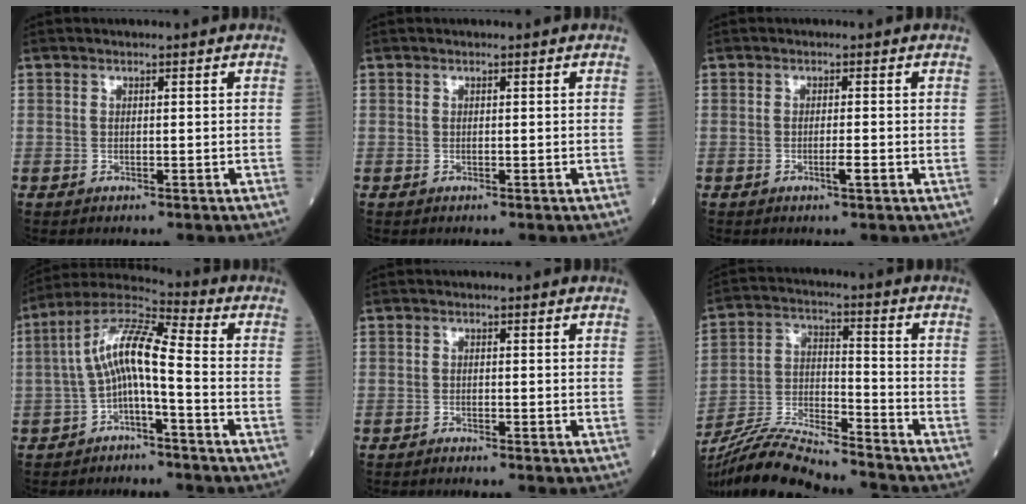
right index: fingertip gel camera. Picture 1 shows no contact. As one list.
[{"total": 0.0}, {"total": 1.8, "force": [-0.7, 0.0, 1.7], "torque": [-0.030, -0.003, -0.012]}, {"total": 8.8, "force": [-1.7, 1.4, 8.6], "torque": [-0.165, 0.037, -0.036]}, {"total": 2.1, "force": [-1.9, -0.3, 0.9], "torque": [-0.008, 0.003, -0.025]}, {"total": 15.7, "force": [-14.7, 0.4, 5.3], "torque": [-0.099, 0.001, -0.263]}]